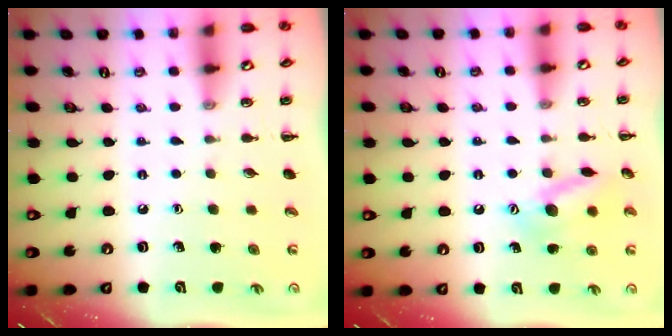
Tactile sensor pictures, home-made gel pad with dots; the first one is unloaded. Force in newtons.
{"total": 12.9, "press": 12.9, "slide": 0.7}